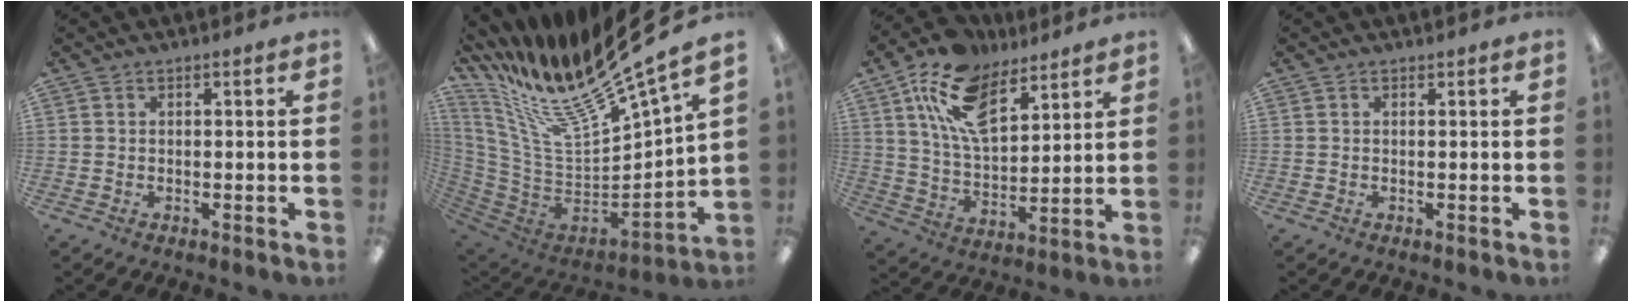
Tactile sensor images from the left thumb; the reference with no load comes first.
{"total": 23.2, "force": [16.8, 5.7, 15.0], "torque": [-0.260, -0.136, 0.279]}
{"total": 15.8, "force": [9.8, 8.1, 9.4], "torque": [-0.180, -0.027, 0.180]}
{"total": 0.0}